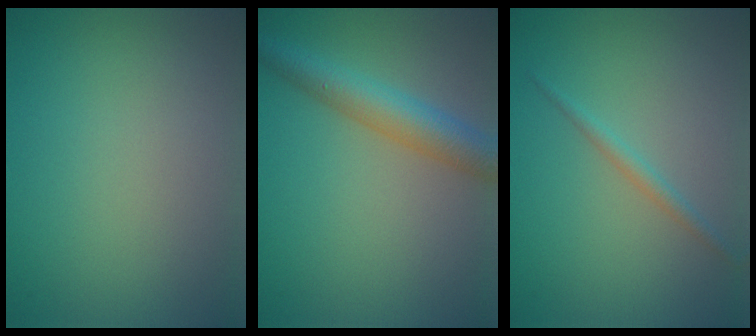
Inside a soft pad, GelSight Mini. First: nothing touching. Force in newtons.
{"total": 4.7, "press": 4.7, "slide": 0.2}
{"total": 1.2, "press": 1.2, "slide": 0.0}